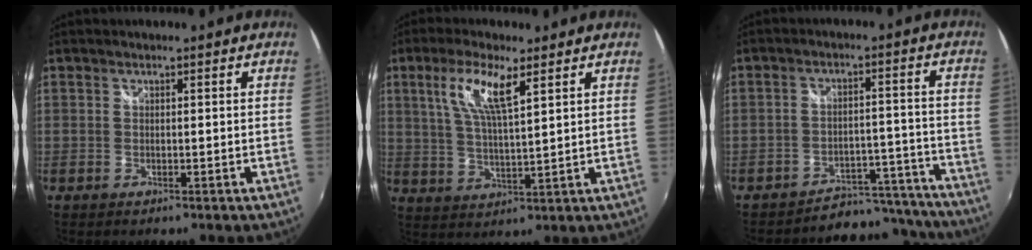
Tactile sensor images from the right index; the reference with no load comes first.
{"total": 8.6, "force": [4.1, 1.9, 7.3], "torque": [-0.143, 0.003, 0.082]}
{"total": 13.7, "force": [-13.1, 4.1, 0.7], "torque": [-0.006, 0.048, -0.169]}